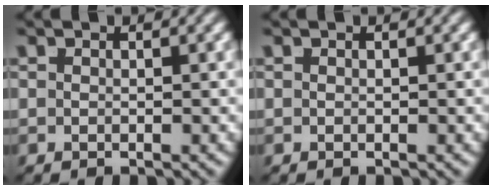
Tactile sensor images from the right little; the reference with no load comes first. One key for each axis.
{"total": 0.0}